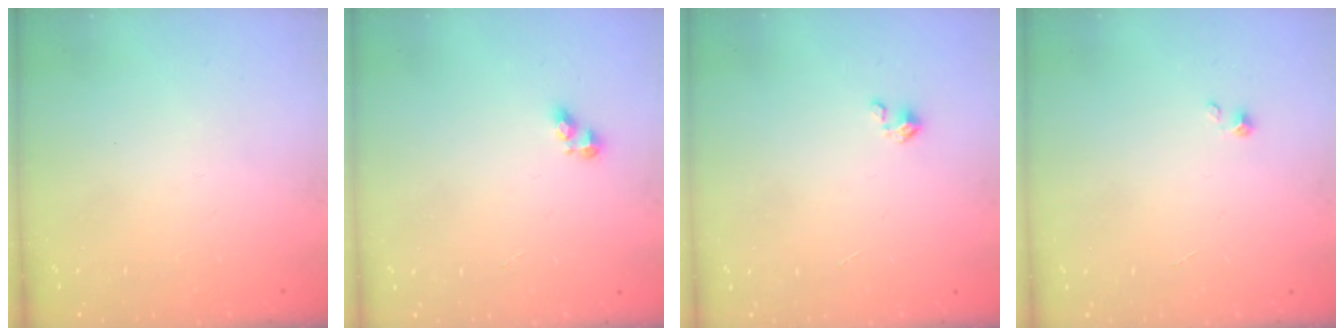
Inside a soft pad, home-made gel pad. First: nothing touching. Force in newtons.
{"total": 3.2, "press": 3.2, "slide": 0.4}
{"total": 0.0}
{"total": 0.7, "press": 0.7, "slide": 0.1}